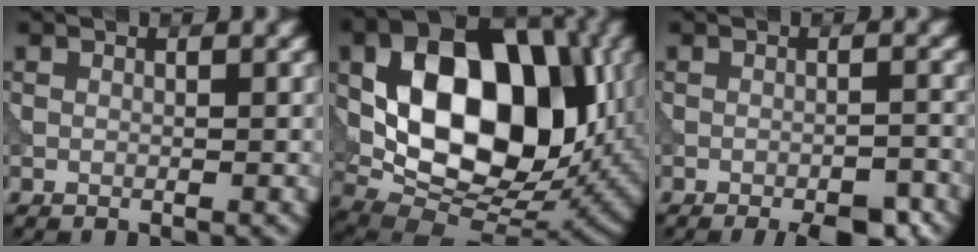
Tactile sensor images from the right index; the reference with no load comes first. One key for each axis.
{"total": 16.0, "fx": 2.2, "fy": 10.1, "fz": 12.2, "tx": -0.184, "ty": 0.002, "tz": 0.035}
{"total": 3.7, "fx": -2.5, "fy": 0.8, "fz": 2.6, "tx": -0.031, "ty": -0.001, "tz": -0.033}